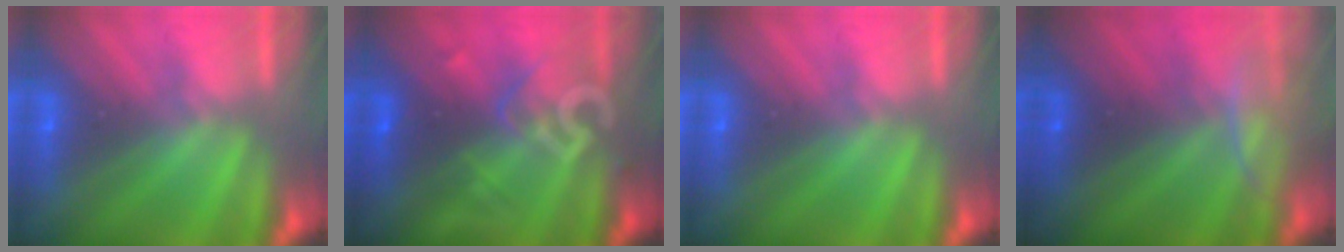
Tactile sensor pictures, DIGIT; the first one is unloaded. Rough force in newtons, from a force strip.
{"total": 2.8}
{"total": 0.0}
{"total": 2.8}